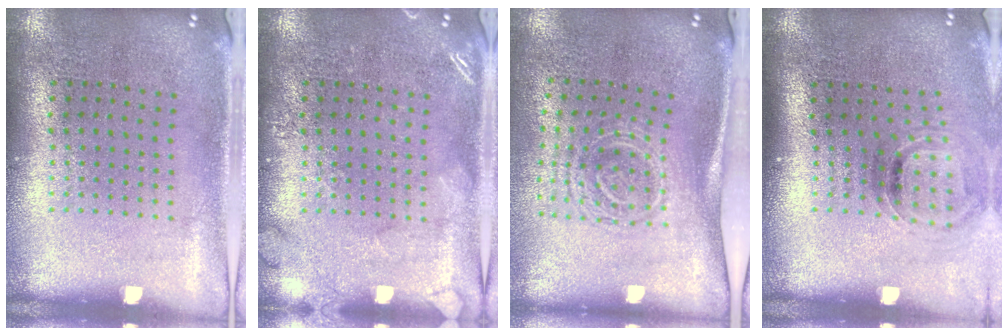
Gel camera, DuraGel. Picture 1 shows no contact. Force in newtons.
{"total": 1.8, "press": 1.8, "slide": 0.3}
{"total": 1.7, "press": 1.2, "slide": 1.2}
{"total": 1.0, "press": 0.8, "slide": 0.5}